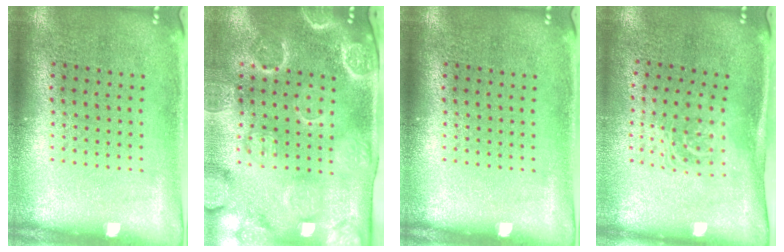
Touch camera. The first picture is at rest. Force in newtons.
{"total": 4.1, "press": 3.6, "slide": 1.9}
{"total": 0.0}
{"total": 1.6, "press": 1.2, "slide": 1.1}